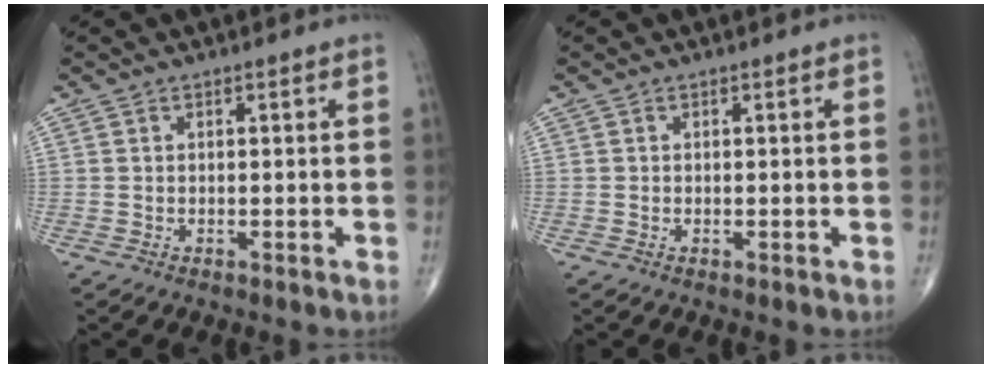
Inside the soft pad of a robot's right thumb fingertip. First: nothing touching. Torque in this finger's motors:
{"motor_torque": [-0.05, -0.04, -0.01, 0.14, 0.02]}